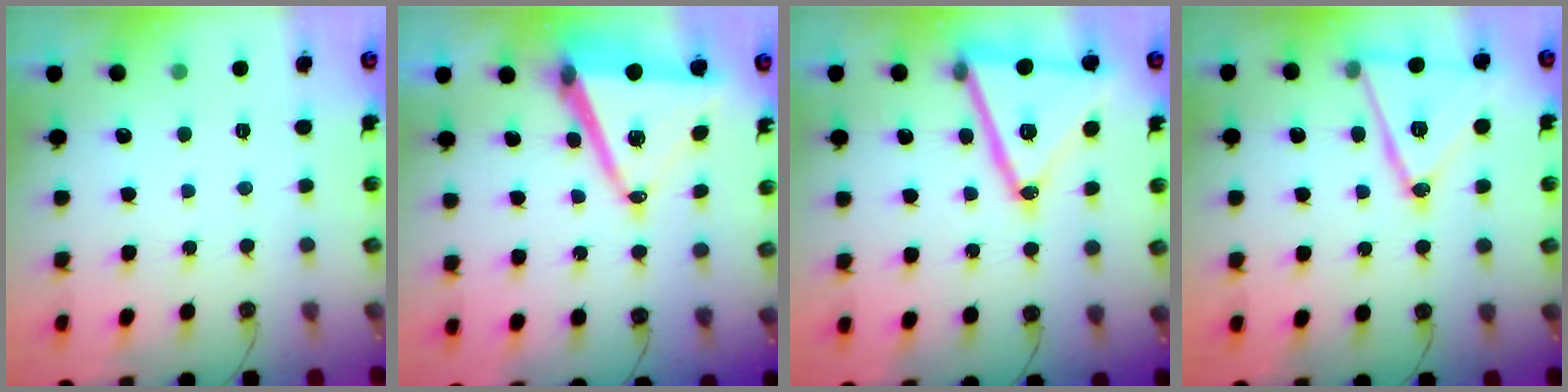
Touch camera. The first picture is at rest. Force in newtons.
{"total": 15.2, "press": 14.7, "slide": 4.0}
{"total": 21.7, "press": 21.5, "slide": 3.3}
{"total": 17.6, "press": 17.3, "slide": 3.4}